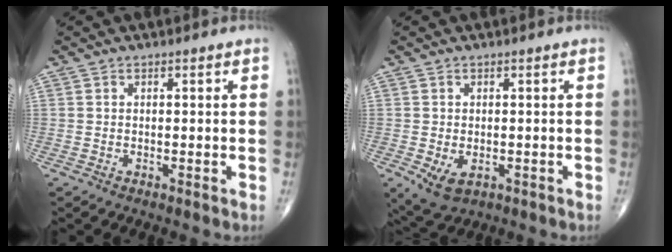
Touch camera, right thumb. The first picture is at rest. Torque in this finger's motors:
{"motor_torque": [0.61, 0.88, -0.12, -0.06, 0.00]}